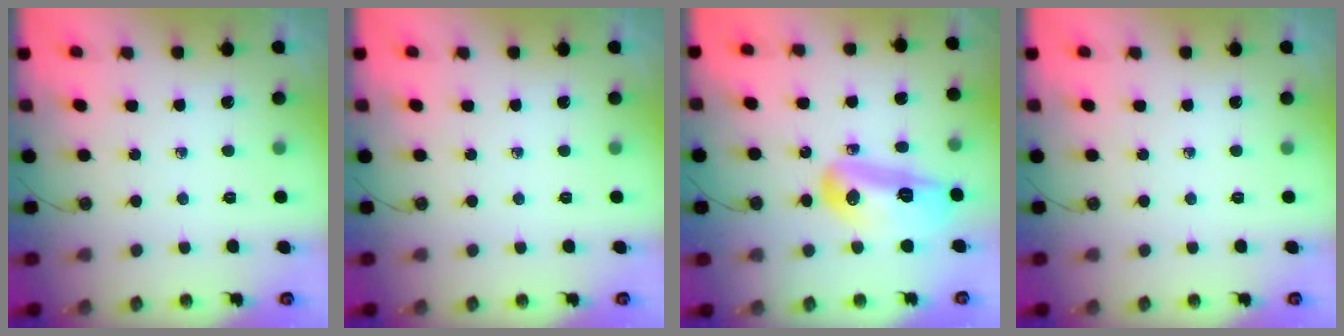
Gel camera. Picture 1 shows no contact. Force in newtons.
{"total": 0.0}
{"total": 15.8, "press": 14.9, "slide": 5.4}
{"total": 0.0}